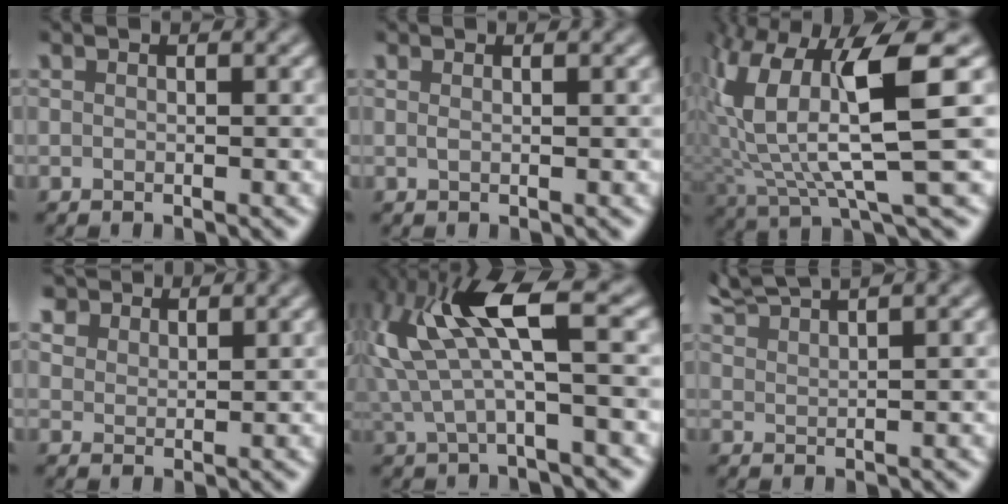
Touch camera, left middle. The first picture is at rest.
{"total": 0.5, "force": [0.3, 0.2, 0.4], "torque": [-0.010, -0.001, 0.003]}
{"total": 9.7, "force": [2.4, 2.4, 9.1], "torque": [-0.180, -0.007, 0.048]}
{"total": 3.6, "force": [3.0, 1.7, 0.8], "torque": [-0.030, -0.011, 0.067]}
{"total": 7.5, "force": [2.5, 1.9, 6.9], "torque": [-0.154, 0.007, 0.049]}
{"total": 4.4, "force": [4.0, 0.5, 1.7], "torque": [-0.027, 0.018, 0.069]}